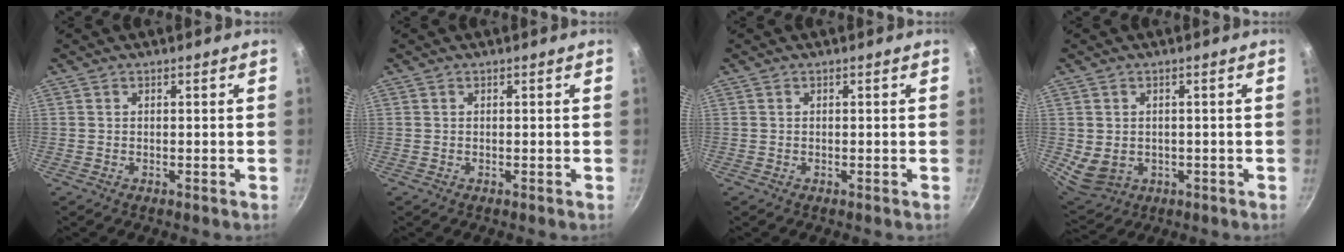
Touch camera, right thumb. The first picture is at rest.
{"total": 0.0}
{"total": 0.0}
{"total": 6.3, "force": [-0.5, 5.3, 3.4], "torque": [-0.046, -0.004, 0.010]}